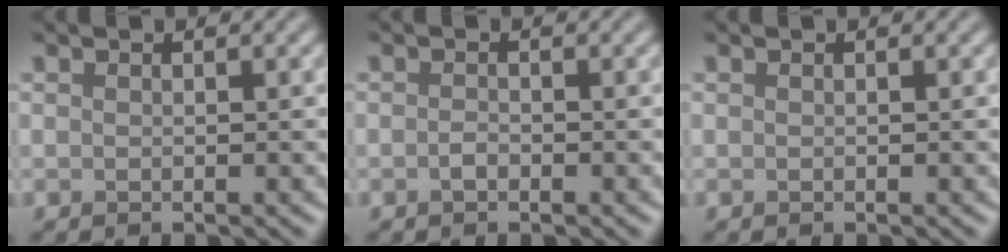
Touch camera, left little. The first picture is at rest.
{"total": 0.8, "force": [-0.4, 0.4, 0.6], "torque": [-0.013, 0.000, -0.008]}
{"total": 0.0}